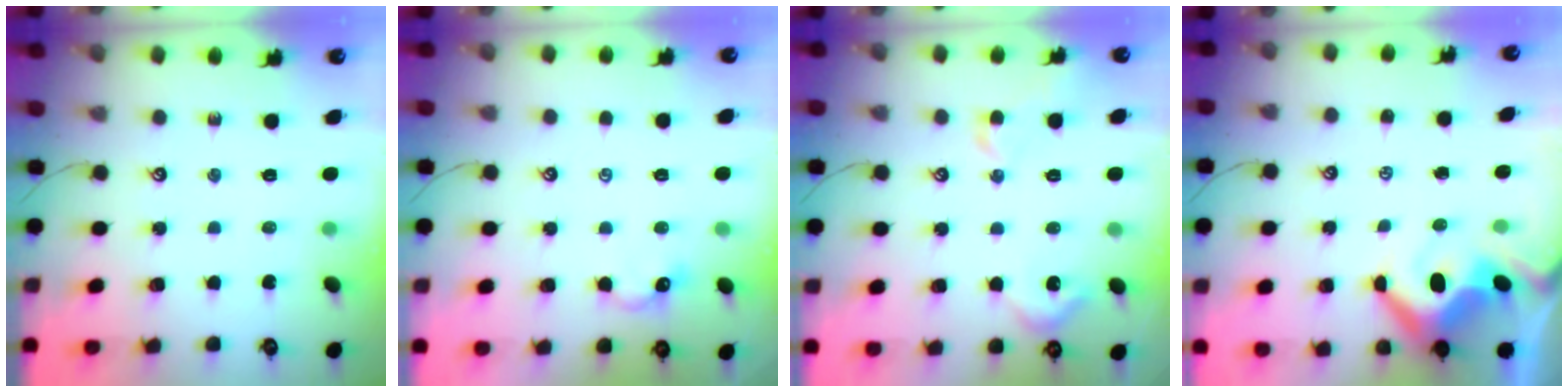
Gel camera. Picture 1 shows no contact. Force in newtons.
{"total": 1.6, "press": 1.5, "slide": 0.6}
{"total": 4.9, "press": 4.9, "slide": 0.8}
{"total": 10.1, "press": 10.0, "slide": 1.4}